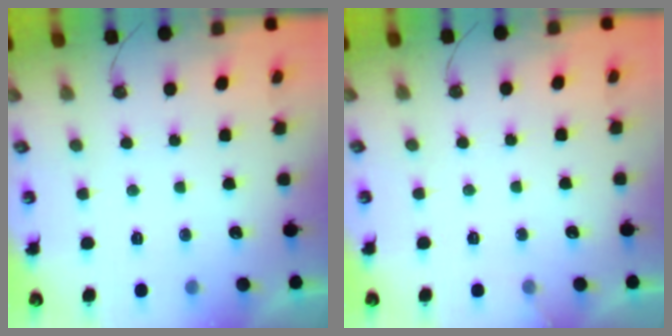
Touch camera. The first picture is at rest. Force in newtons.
{"total": 2.8, "press": 2.8, "slide": 0.2}